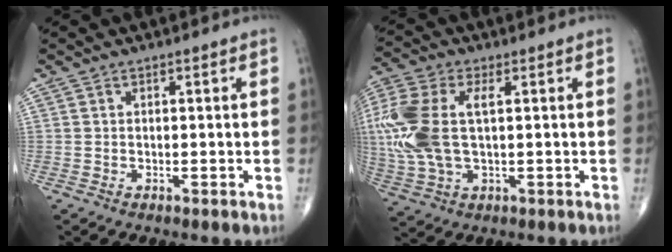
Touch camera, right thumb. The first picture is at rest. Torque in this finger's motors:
{"motor_torque": [0.46, 0.46, 1.37, 0.13, 0.21]}